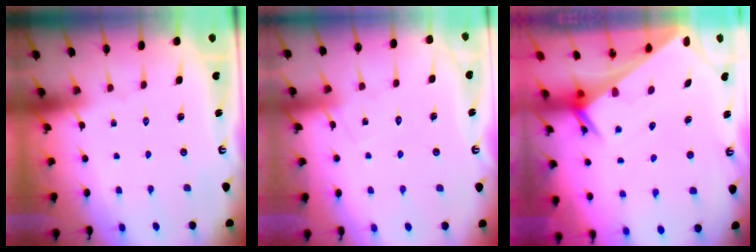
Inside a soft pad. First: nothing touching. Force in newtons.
{"total": 7.3, "press": 7.3, "slide": 0.5}
{"total": 2.9, "press": 2.9, "slide": 0.3}